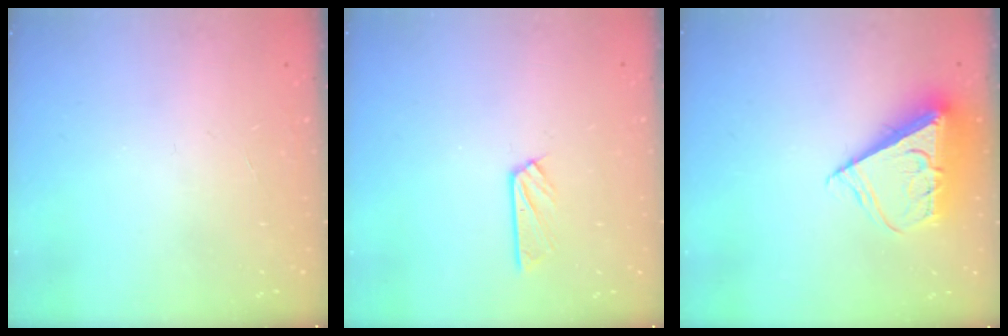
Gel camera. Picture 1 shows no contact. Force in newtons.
{"total": 4.3, "press": 4.3, "slide": 0.4}
{"total": 10.5, "press": 10.4, "slide": 0.5}